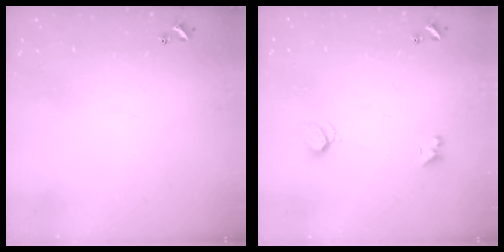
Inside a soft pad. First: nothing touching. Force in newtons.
{"total": 1.3, "press": 1.3, "slide": 0.4}